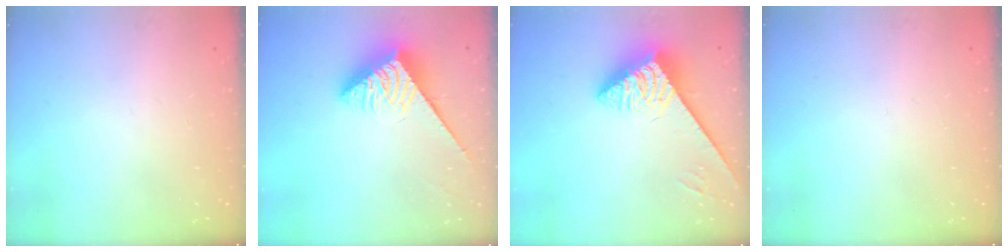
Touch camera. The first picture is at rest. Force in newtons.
{"total": 3.7, "press": 3.7, "slide": 0.6}
{"total": 3.8, "press": 3.7, "slide": 0.8}
{"total": 0.0}